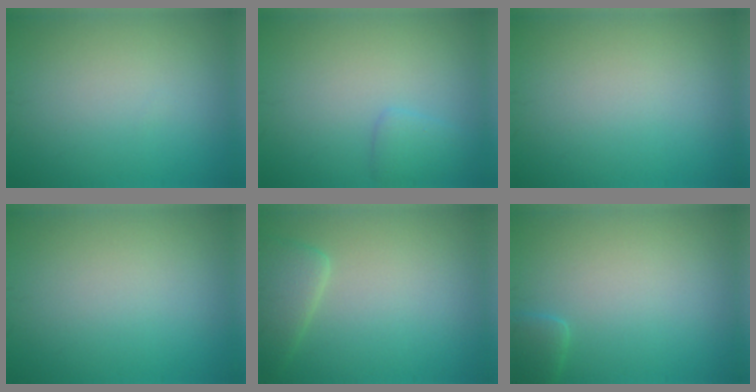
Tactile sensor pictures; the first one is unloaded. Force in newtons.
{"total": 1.6, "press": 1.6, "slide": 0.1}
{"total": 0.0}
{"total": 0.0}
{"total": 2.9, "press": 2.9, "slide": 0.3}
{"total": 1.6, "press": 1.6, "slide": 0.1}